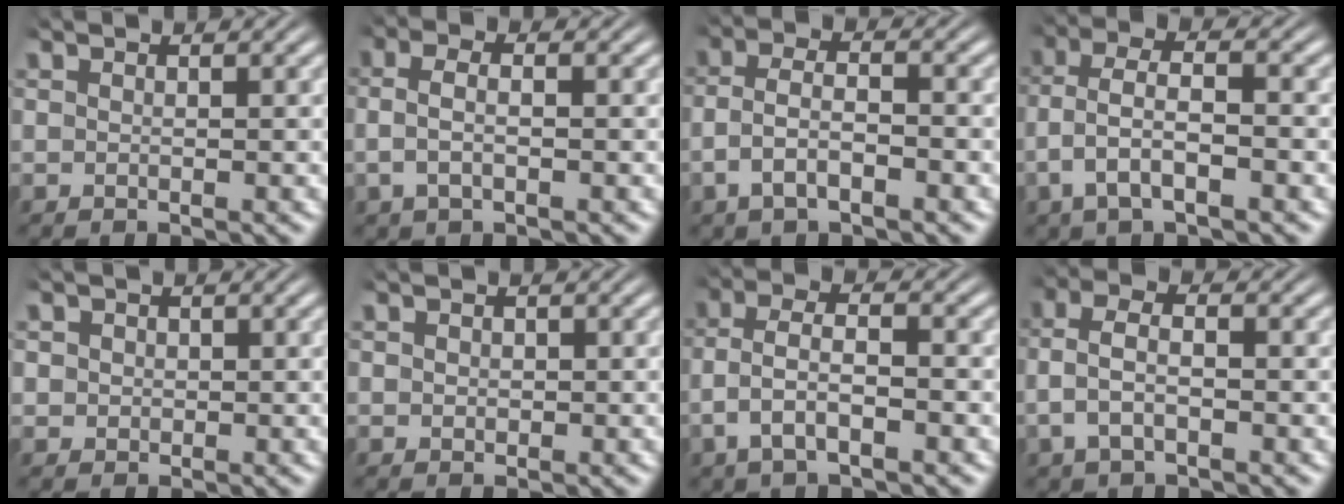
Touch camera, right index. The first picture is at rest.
{"total": 3.1, "force": [-0.4, 1.7, 2.6], "torque": [-0.060, -0.004, -0.004]}
{"total": 4.1, "force": [-1.6, 2.4, 2.9], "torque": [-0.060, -0.009, -0.027]}
{"total": 4.2, "force": [-0.6, 2.4, 3.4], "torque": [-0.081, -0.012, -0.006]}
{"total": 2.1, "force": [0.4, 1.9, 0.6], "torque": [-0.021, -0.006, 0.009]}
{"total": 0.6, "force": [0.0, 0.5, 0.3], "torque": [-0.009, -0.008, 0.007]}
{"total": 4.2, "force": [-1.2, 2.4, 3.3], "torque": [-0.070, -0.010, -0.018]}
{"total": 4.3, "force": [-0.5, 2.8, 3.2], "torque": [-0.079, -0.009, -0.006]}